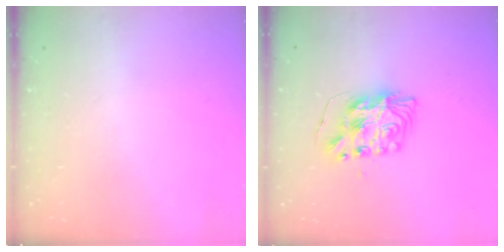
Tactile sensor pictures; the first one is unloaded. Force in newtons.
{"total": 9.5, "press": 9.5, "slide": 0.4}